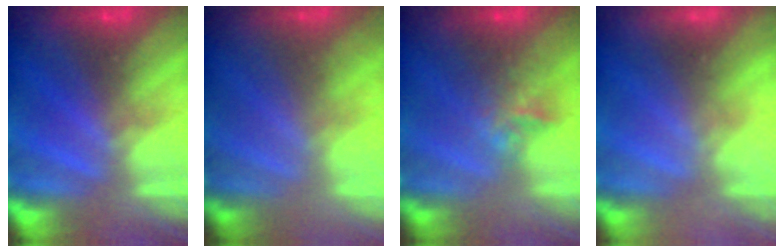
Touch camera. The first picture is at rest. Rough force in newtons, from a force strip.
{"total": 2.0}
{"total": 3.8}
{"total": 2.1}